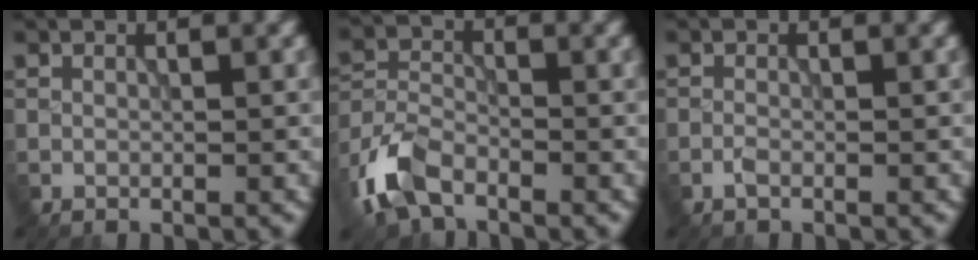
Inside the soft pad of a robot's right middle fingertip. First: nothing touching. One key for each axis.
{"total": 5.1, "fx": -3.4, "fy": 2.6, "fz": 2.9, "tx": -0.066, "ty": -0.003, "tz": -0.079}
{"total": 0.7, "fx": -0.5, "fy": 0.2, "fz": 0.4, "tx": -0.011, "ty": 0.000, "tz": -0.012}